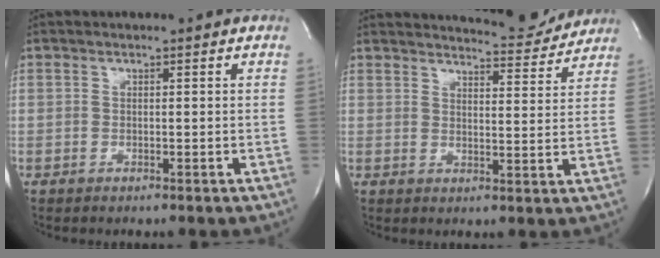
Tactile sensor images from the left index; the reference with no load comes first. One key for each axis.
{"total": 8.7, "fx": 8.7, "fy": 0.7, "fz": 0.8, "tx": -0.010, "ty": -0.018, "tz": 0.106}